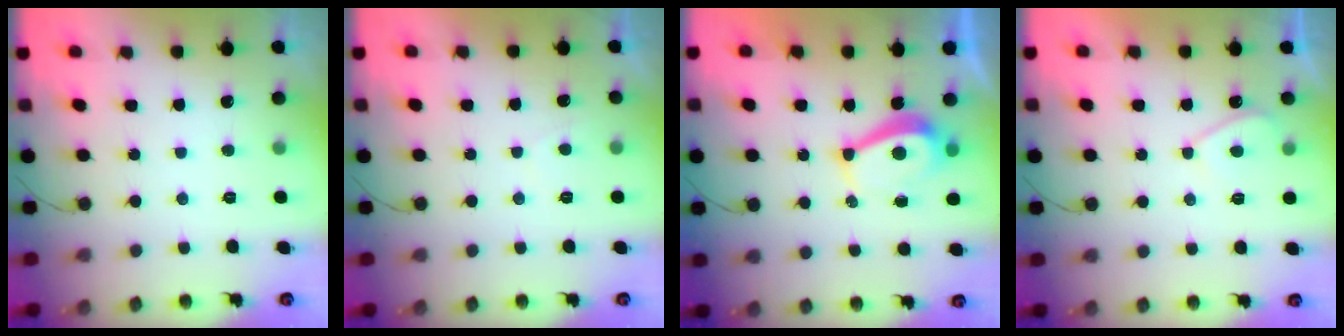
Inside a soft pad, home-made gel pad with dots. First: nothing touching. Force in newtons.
{"total": 2.0, "press": 1.9, "slide": 0.7}
{"total": 5.7, "press": 5.7, "slide": 0.2}
{"total": 2.8, "press": 2.7, "slide": 0.5}